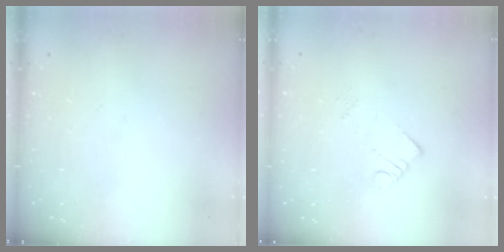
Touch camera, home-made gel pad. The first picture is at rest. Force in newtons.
{"total": 2.6, "press": 2.6, "slide": 0.1}